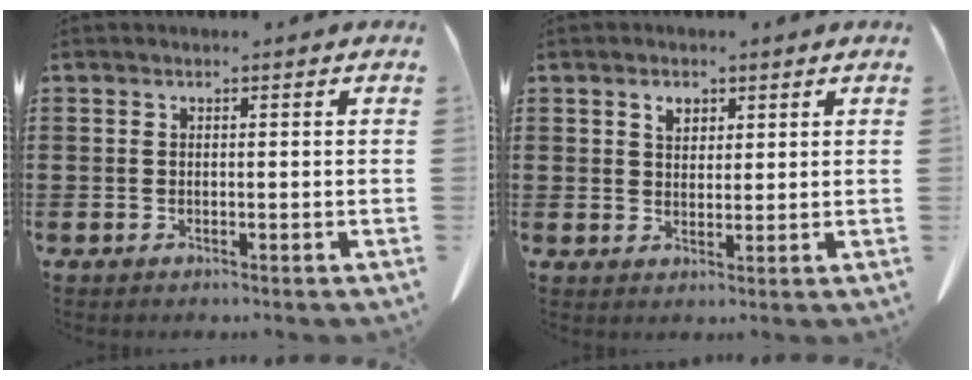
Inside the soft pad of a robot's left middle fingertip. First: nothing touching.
{"total": 2.6, "force": [1.6, 1.6, 1.2], "torque": [-0.021, 0.001, 0.028]}